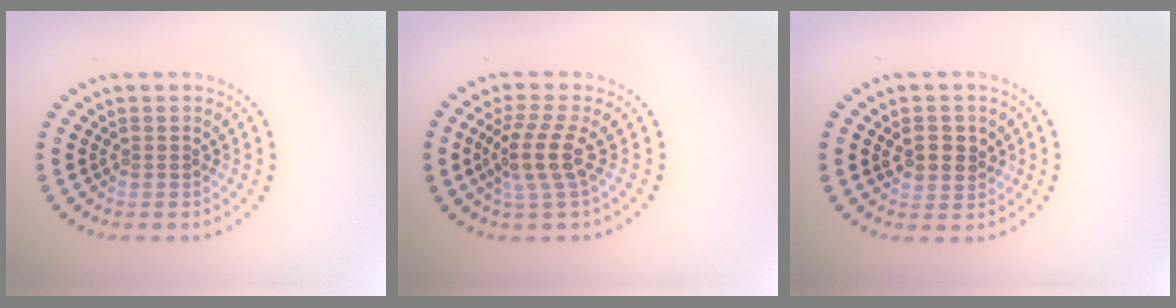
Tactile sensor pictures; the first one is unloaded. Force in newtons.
{"total": 3.5, "press": 2.8, "slide": 2.2}
{"total": 2.3, "press": 2.2, "slide": 0.6}